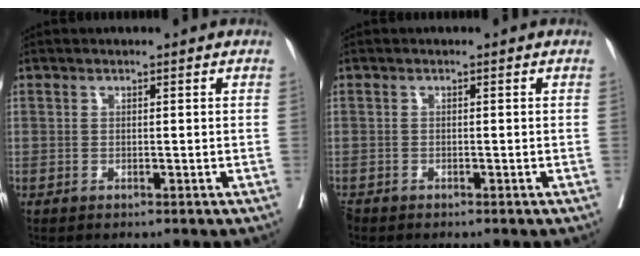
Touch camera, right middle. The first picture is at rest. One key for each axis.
{"total": 1.2, "fx": -1.1, "fy": 0.6, "fz": 0.2, "tx": -0.007, "ty": -0.003, "tz": -0.019}